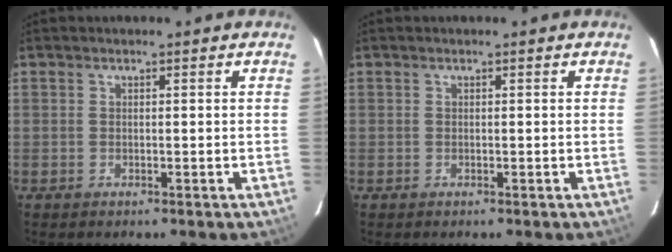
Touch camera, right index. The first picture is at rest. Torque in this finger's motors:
{"motor_torque": [0.00, 0.00, 0.00, 0.00]}